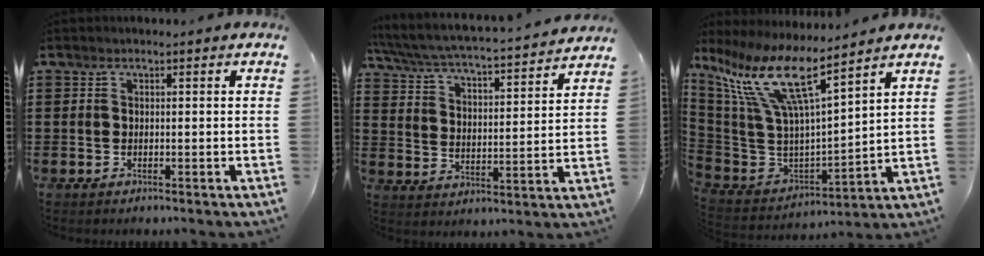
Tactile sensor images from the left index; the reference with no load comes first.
{"total": 3.9, "force": [3.7, 0.0, 1.3], "torque": [-0.048, -0.035, 0.053]}
{"total": 12.8, "force": [7.8, 2.9, 9.8], "torque": [-0.239, -0.059, 0.126]}